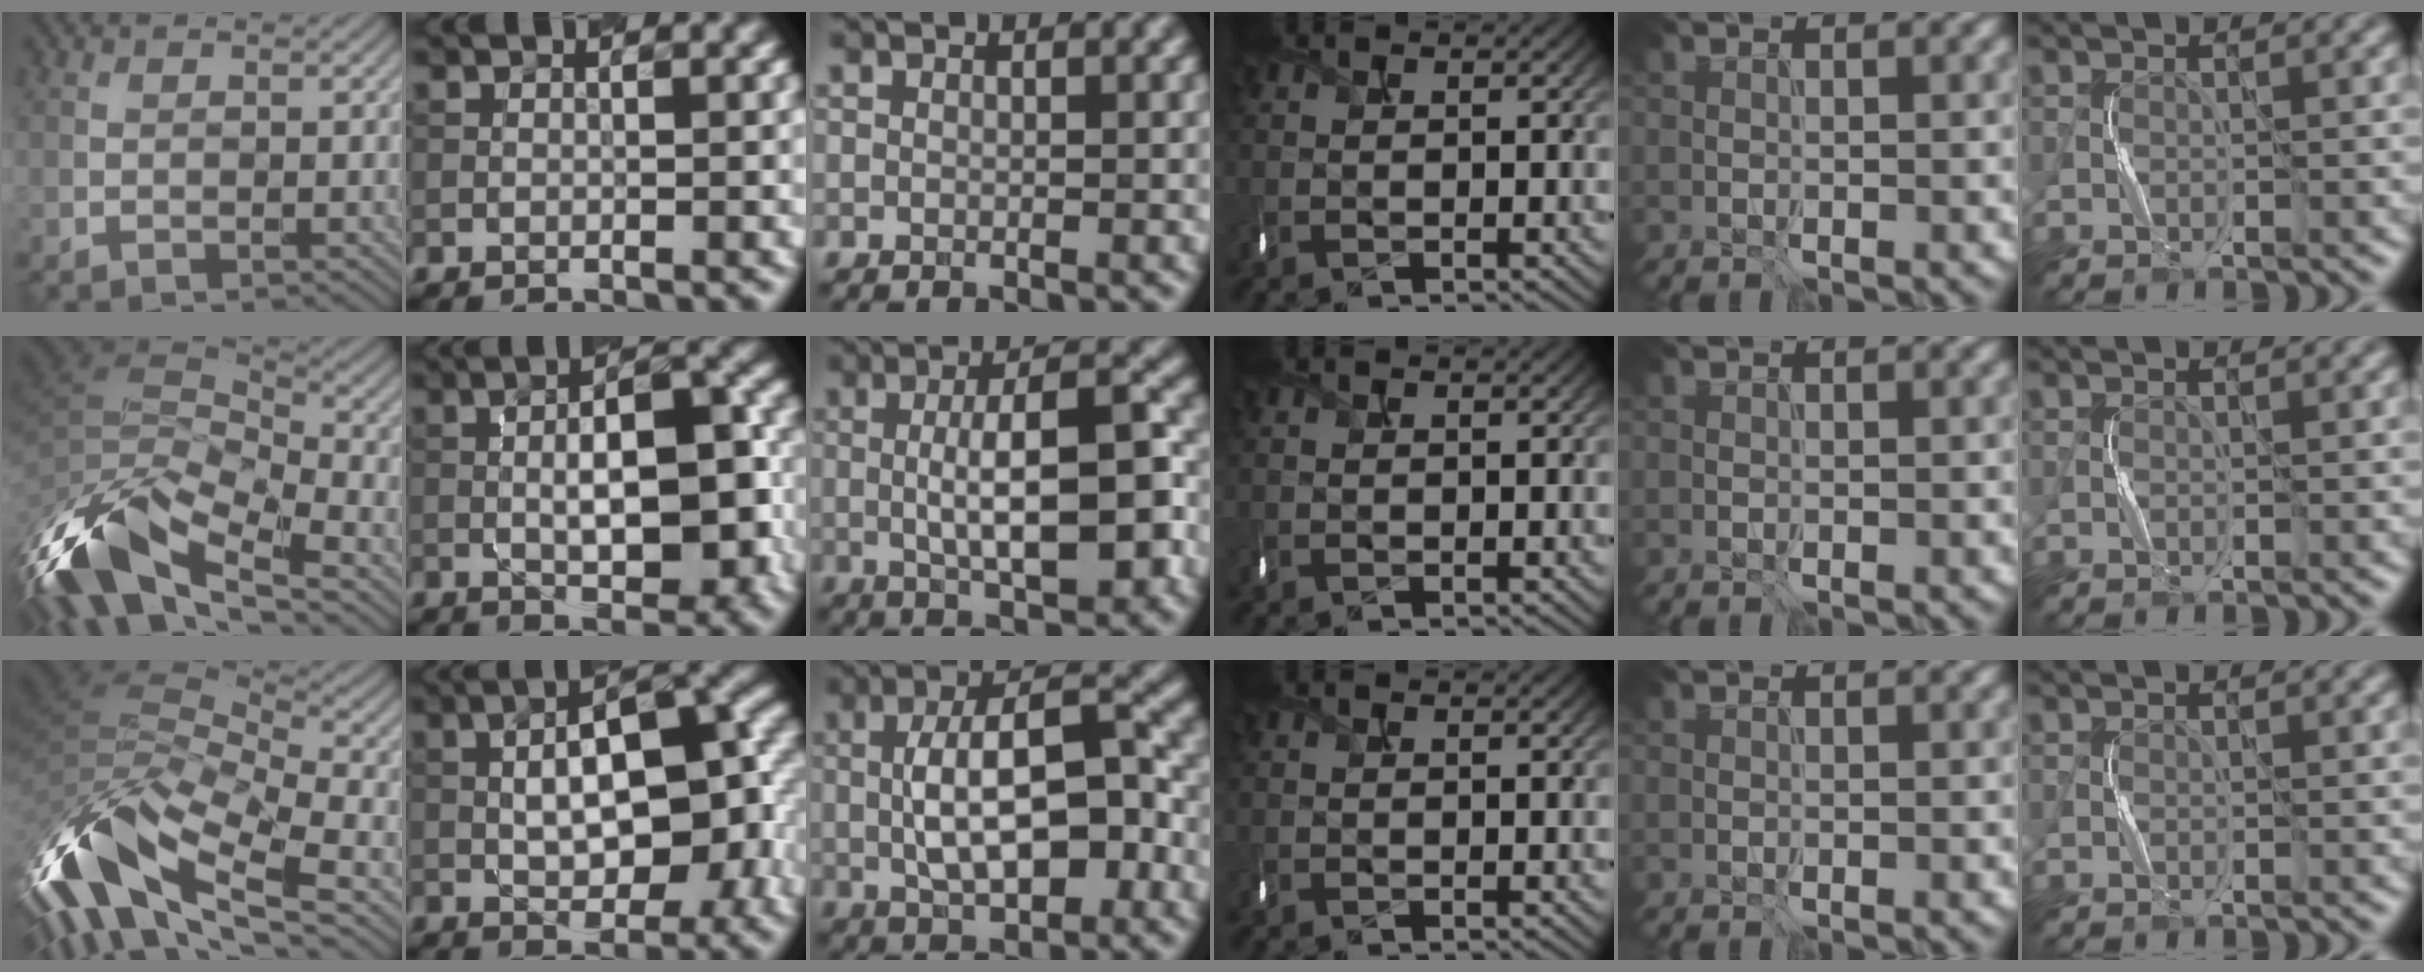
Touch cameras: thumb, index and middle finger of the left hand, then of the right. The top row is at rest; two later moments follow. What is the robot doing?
{"motion": "shake", "object": "box of matches"}